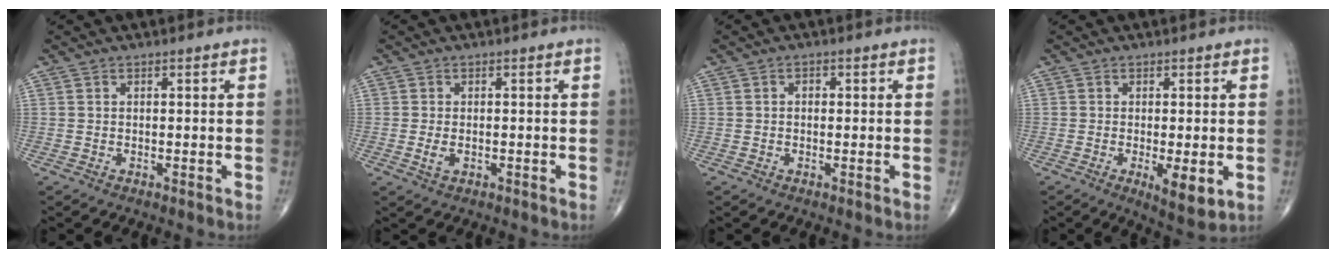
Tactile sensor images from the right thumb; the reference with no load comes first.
{"total": 2.1, "force": [-0.4, 1.2, 1.7], "torque": [-0.036, -0.003, -0.008]}
{"total": 1.1, "force": [0.1, 0.8, 0.8], "torque": [-0.006, 0.003, -0.001]}
{"total": 6.0, "force": [-1.5, 1.9, 5.5], "torque": [-0.087, -0.019, -0.019]}